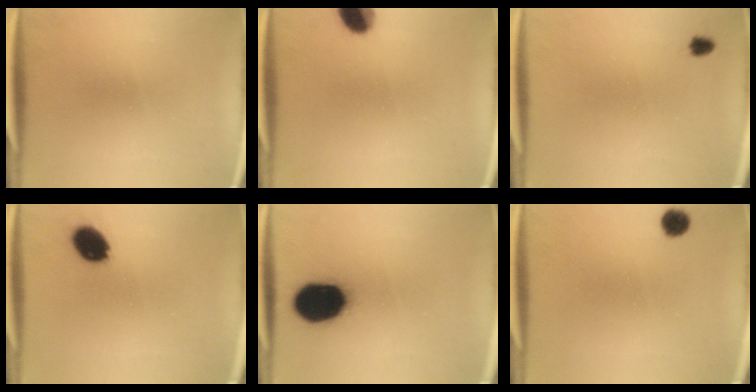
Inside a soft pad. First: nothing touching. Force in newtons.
{"total": 7.0}
{"total": 1.5}
{"total": 8.0}
{"total": 18.7}
{"total": 3.0}